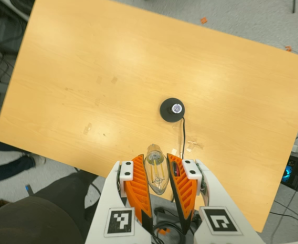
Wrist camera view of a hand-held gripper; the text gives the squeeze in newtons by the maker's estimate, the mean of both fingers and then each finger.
{"total": 11.4, "left": 11.7, "right": 11.1}